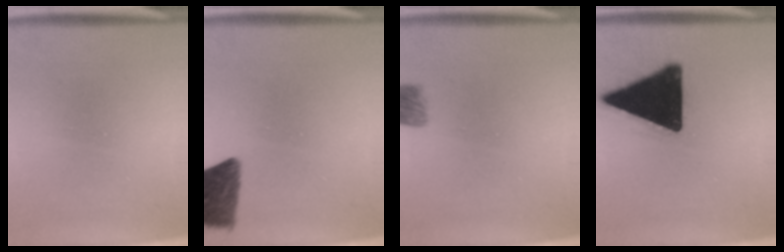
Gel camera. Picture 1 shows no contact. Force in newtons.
{"total": 10.2}
{"total": 4.7}
{"total": 19.8}